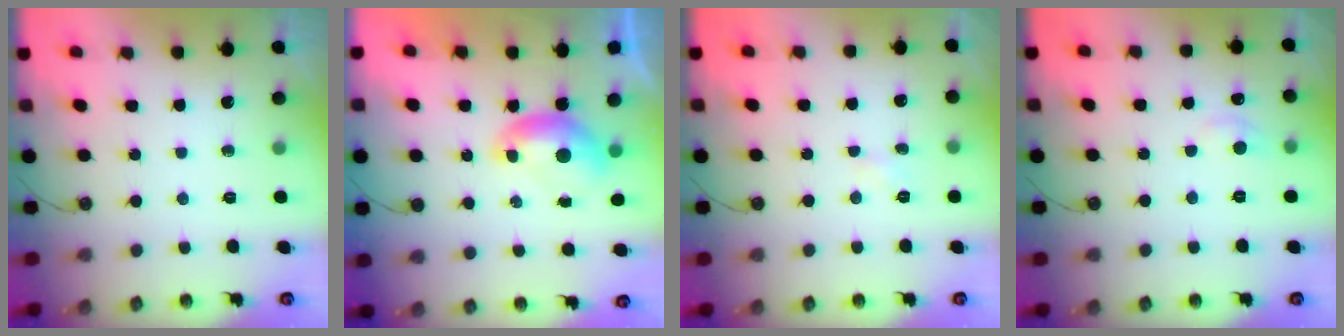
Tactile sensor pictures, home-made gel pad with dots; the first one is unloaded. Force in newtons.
{"total": 0.0}
{"total": 1.7, "press": 1.6, "slide": 0.4}
{"total": 1.1, "press": 0.8, "slide": 0.8}